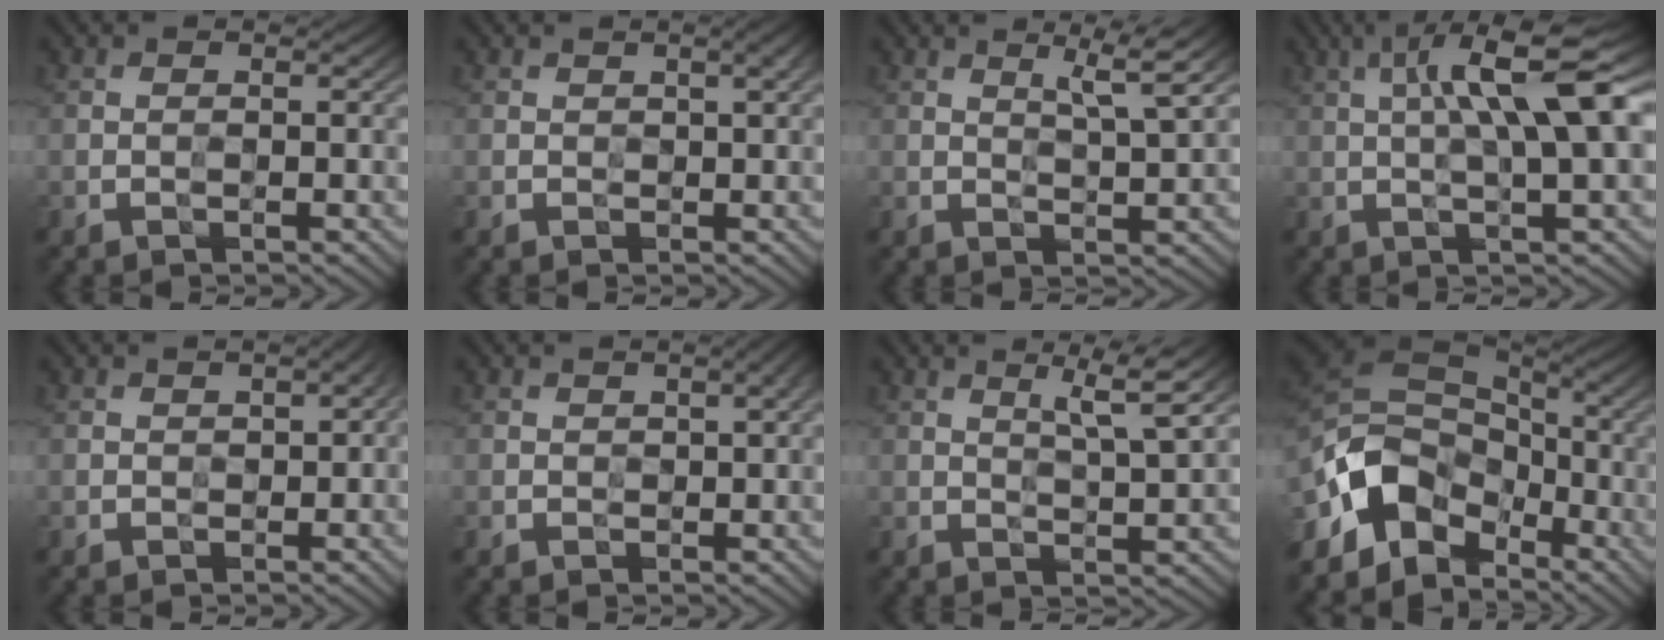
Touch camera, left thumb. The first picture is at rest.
{"total": 0.7, "force": [0.5, 0.2, 0.5], "torque": [-0.003, -0.001, 0.010]}
{"total": 3.0, "force": [2.1, 0.1, 2.2], "torque": [-0.042, -0.002, 0.041]}
{"total": 9.5, "force": [2.6, 1.9, 8.9], "torque": [-0.147, 0.017, 0.041]}
{"total": 1.1, "force": [-0.4, 0.8, 0.5], "torque": [-0.003, -0.004, -0.003]}
{"total": 1.0, "force": [0.2, 0.5, 0.8], "torque": [-0.007, 0.000, 0.007]}
{"total": 3.5, "force": [2.3, 0.2, 2.6], "torque": [-0.052, -0.001, 0.045]}
{"total": 11.4, "force": [-5.0, 8.3, 6.0], "torque": [-0.144, -0.013, -0.104]}